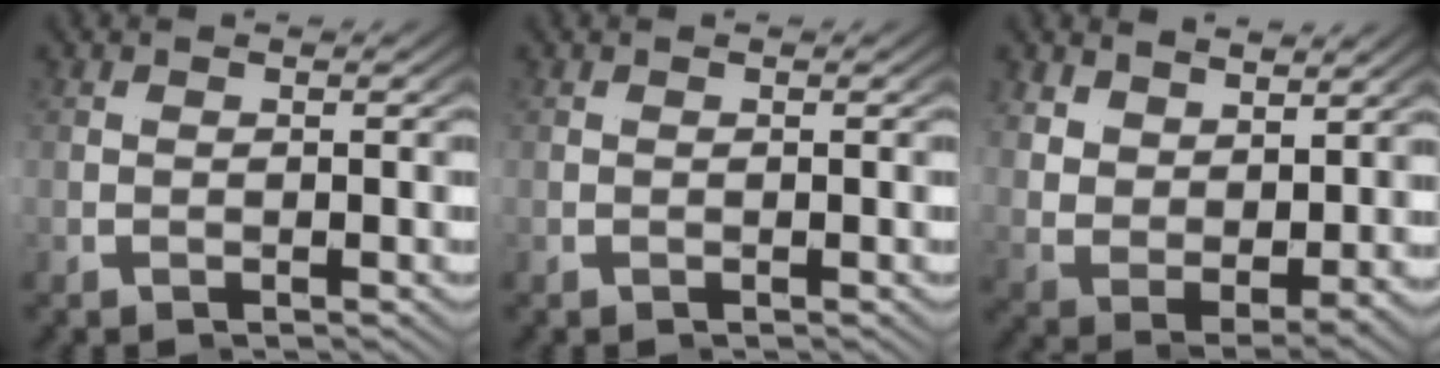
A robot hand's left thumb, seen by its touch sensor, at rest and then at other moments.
{"total": 0.0}
{"total": 2.4, "force": [2.2, -1.0, -0.1], "torque": [-0.018, 0.001, 0.042]}